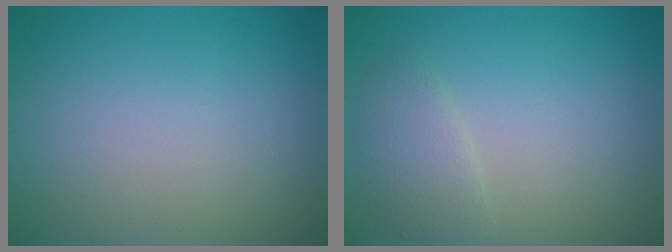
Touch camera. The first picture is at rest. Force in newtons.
{"total": 1.9, "press": 1.9, "slide": 0.1}